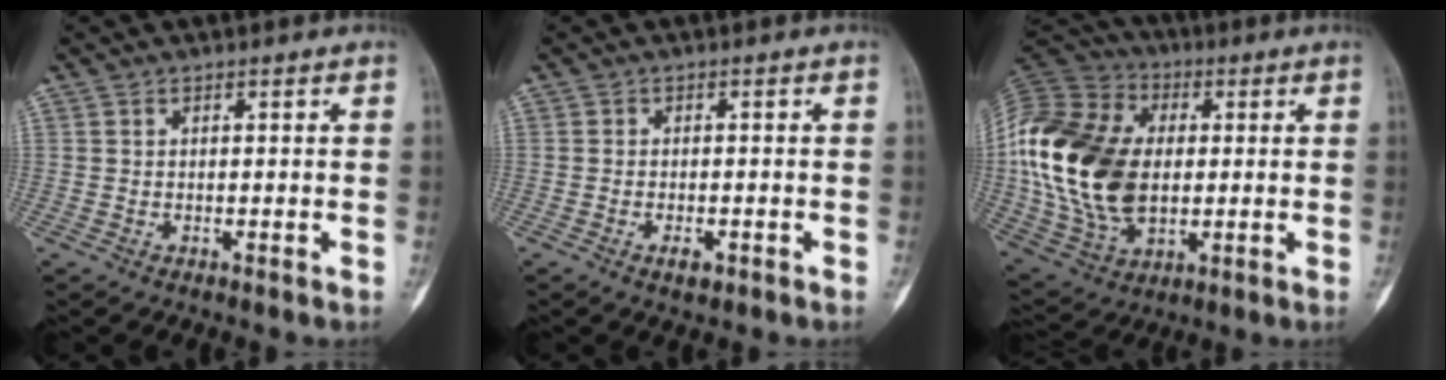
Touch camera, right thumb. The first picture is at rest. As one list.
[{"total": 2.0, "force": [-1.0, 1.2, 1.2], "torque": [-0.020, 0.003, -0.014]}, {"total": 25.1, "force": [0.8, 16.8, 18.7], "torque": [-0.381, -0.004, 0.018]}]